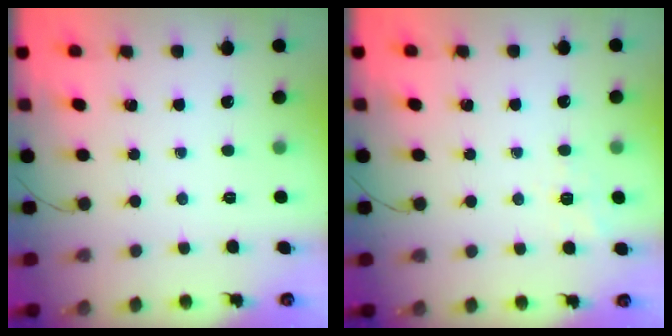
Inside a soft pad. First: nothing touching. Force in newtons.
{"total": 1.6, "press": 0.2, "slide": 1.6}